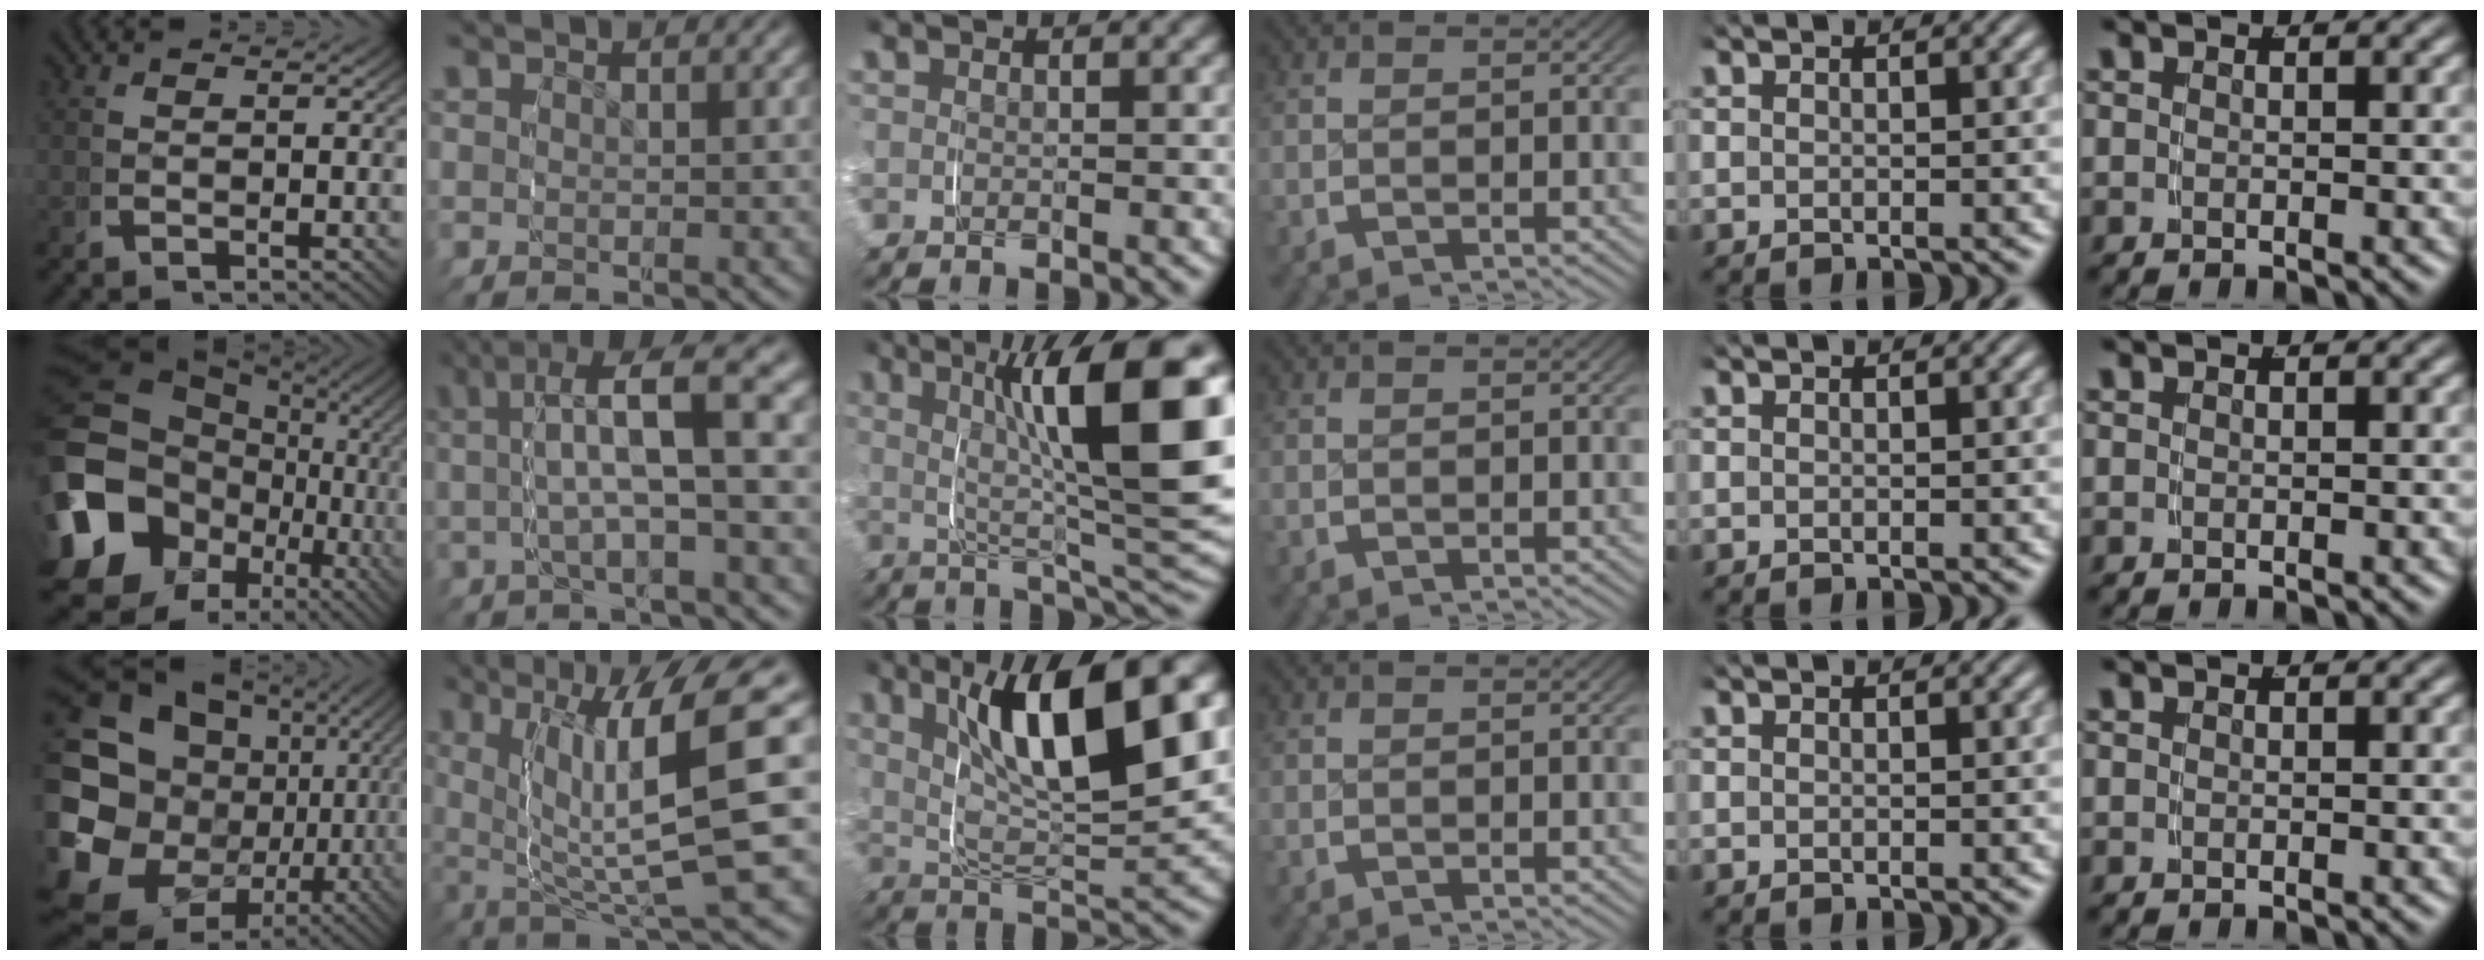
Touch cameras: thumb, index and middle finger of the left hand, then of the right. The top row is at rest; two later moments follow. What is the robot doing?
{"motion": "grasp_and_lifting", "object": "map"}